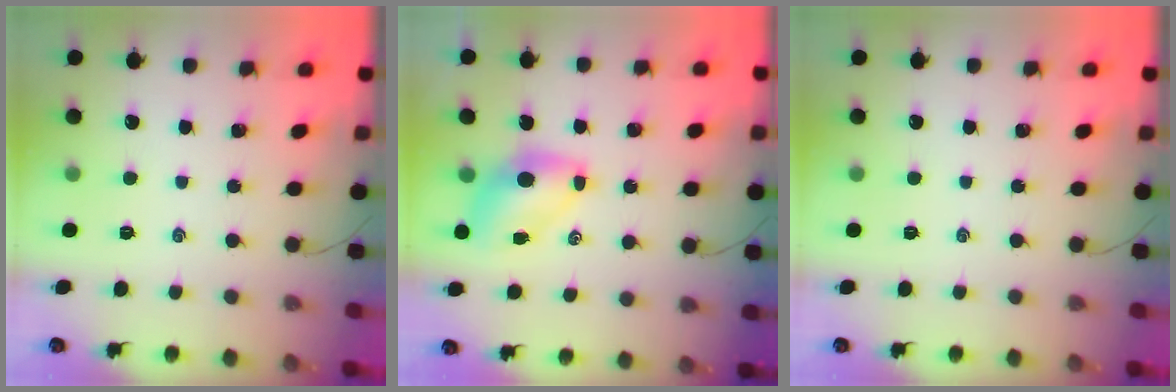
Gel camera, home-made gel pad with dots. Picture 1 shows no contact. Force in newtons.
{"total": 6.5, "press": 6.4, "slide": 1.2}
{"total": 0.0}